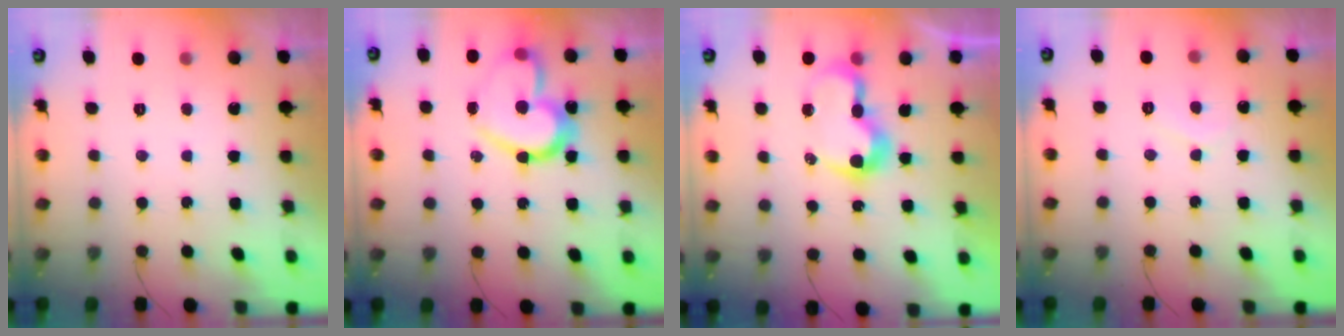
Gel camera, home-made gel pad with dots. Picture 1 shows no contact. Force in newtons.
{"total": 19.4, "press": 19.3, "slide": 1.8}
{"total": 8.0, "press": 8.0, "slide": 0.2}
{"total": 4.8, "press": 4.8, "slide": 0.5}